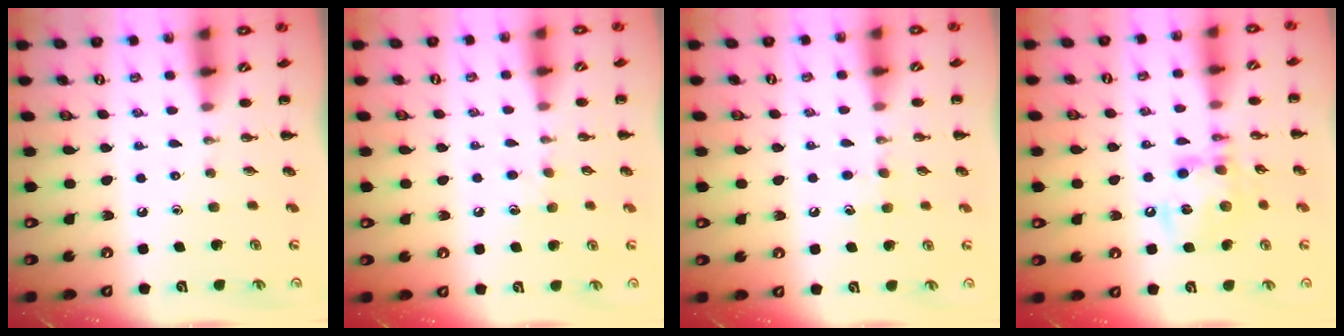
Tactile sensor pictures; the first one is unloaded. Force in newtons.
{"total": 4.7, "press": 4.5, "slide": 1.4}
{"total": 4.6, "press": 4.3, "slide": 1.5}
{"total": 13.5, "press": 13.3, "slide": 2.1}